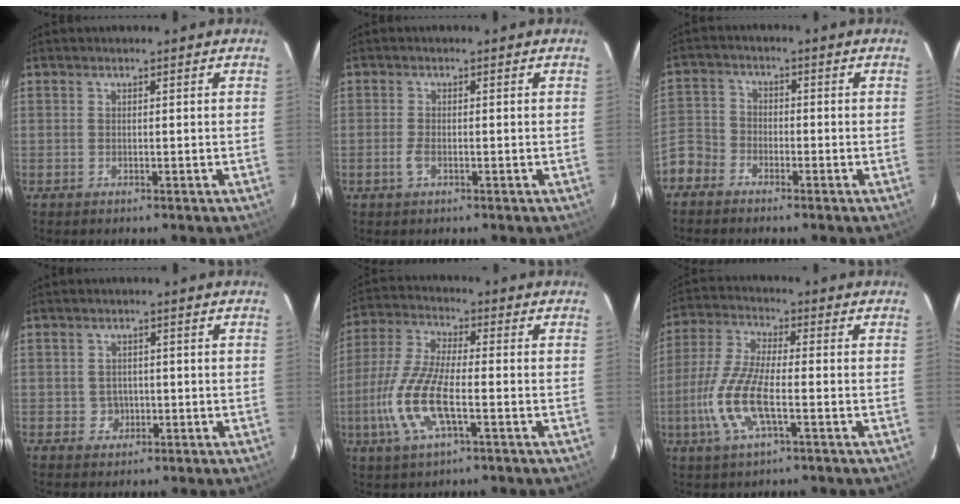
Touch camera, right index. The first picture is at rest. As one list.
[{"total": 2.0, "force": [-0.8, 0.9, 1.5], "torque": [-0.035, -0.002, -0.016]}, {"total": 6.7, "force": [-4.6, 4.7, 1.4], "torque": [-0.037, 0.014, -0.103]}, {"total": 2.6, "force": [-0.4, 2.6, 0.3], "torque": [-0.006, 0.006, 0.000]}, {"total": 12.9, "force": [-3.9, 3.6, 11.8], "torque": [-0.259, -0.006, -0.080]}, {"total": 11.8, "force": [-3.5, 3.2, 10.9], "torque": [-0.240, -0.004, -0.072]}]